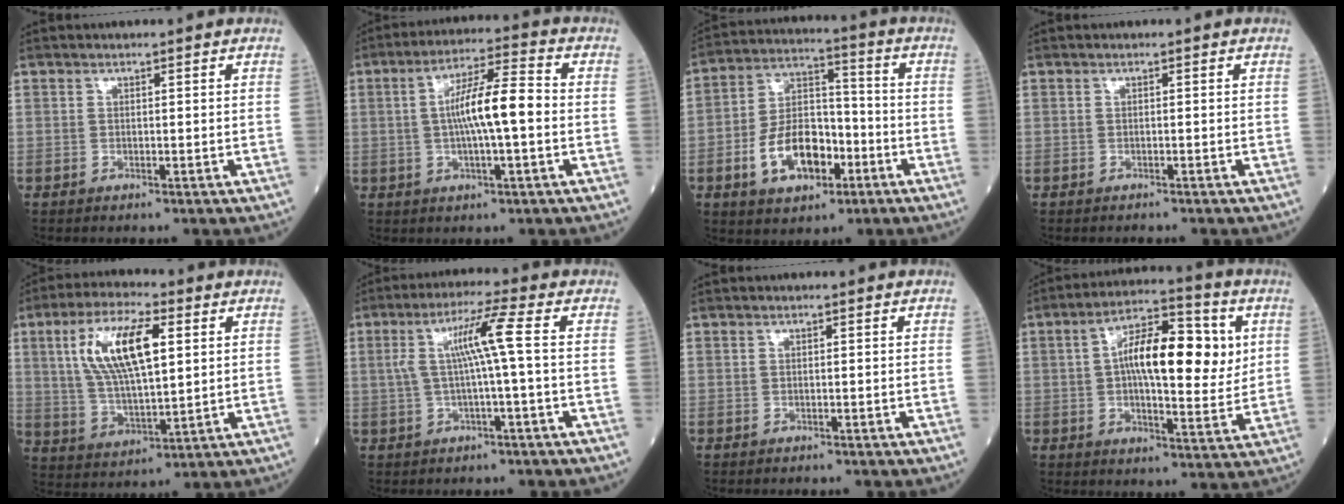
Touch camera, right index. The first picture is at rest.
{"total": 9.5, "force": [-0.3, 1.1, 9.4], "torque": [-0.166, 0.014, -0.013]}
{"total": 12.1, "force": [-4.6, 6.7, 8.9], "torque": [-0.176, 0.016, -0.076]}
{"total": 0.9, "force": [-0.9, -0.1, 0.3], "torque": [-0.003, 0.000, -0.013]}
{"total": 13.1, "force": [3.9, 3.7, 11.9], "torque": [-0.244, 0.011, 0.075]}
{"total": 7.0, "force": [0.3, -0.8, 6.9], "torque": [-0.134, 0.020, 0.009]}
{"total": 0.8, "force": [-0.7, 0.0, 0.3], "torque": [-0.001, 0.000, -0.011]}
{"total": 14.3, "force": [2.8, 4.9, 13.1], "torque": [-0.212, 0.026, 0.036]}